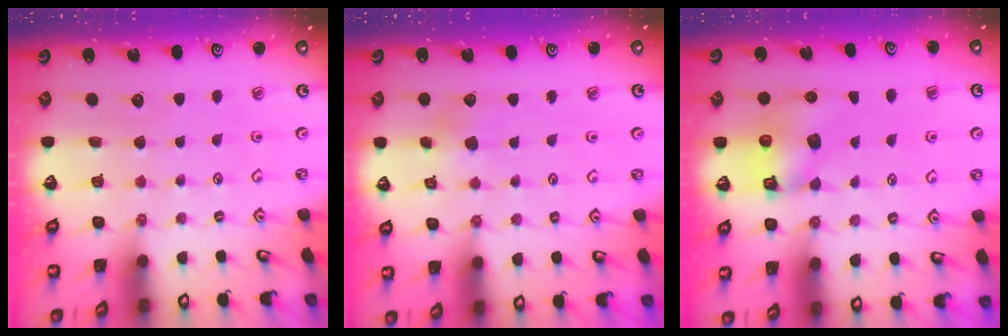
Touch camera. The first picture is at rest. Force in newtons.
{"total": 4.4, "press": 4.4, "slide": 0.3}
{"total": 7.0, "press": 7.0, "slide": 0.1}